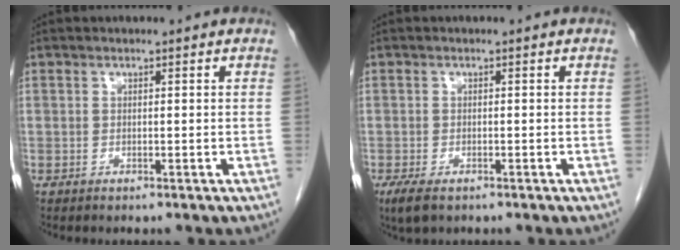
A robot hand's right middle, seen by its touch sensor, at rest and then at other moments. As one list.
[{"total": 3.1, "force": [-1.9, 1.2, 2.1], "torque": [-0.049, -0.008, -0.029]}]